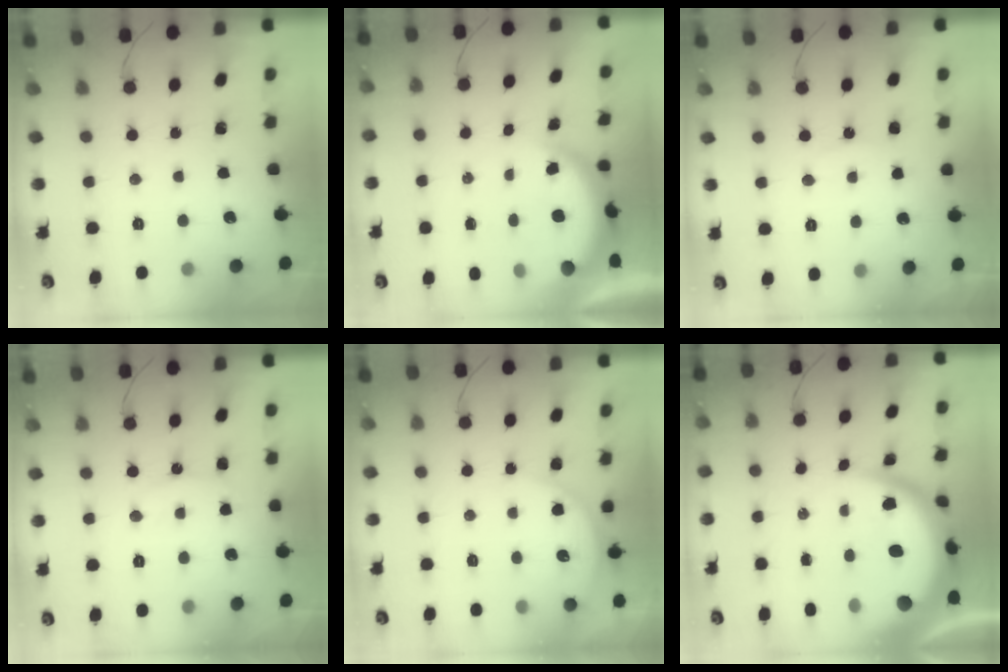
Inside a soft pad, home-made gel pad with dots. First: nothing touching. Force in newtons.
{"total": 5.0, "press": 4.9, "slide": 0.8}
{"total": 5.9, "press": 5.8, "slide": 0.6}
{"total": 7.7, "press": 7.6, "slide": 0.9}
{"total": 4.9, "press": 4.9, "slide": 0.5}
{"total": 12.7, "press": 12.7, "slide": 1.0}